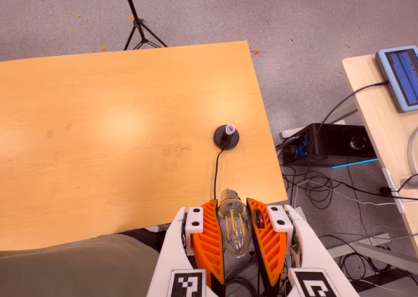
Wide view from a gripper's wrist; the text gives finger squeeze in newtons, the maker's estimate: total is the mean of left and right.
{"total": 22.4, "left": 24.8, "right": 20.0}